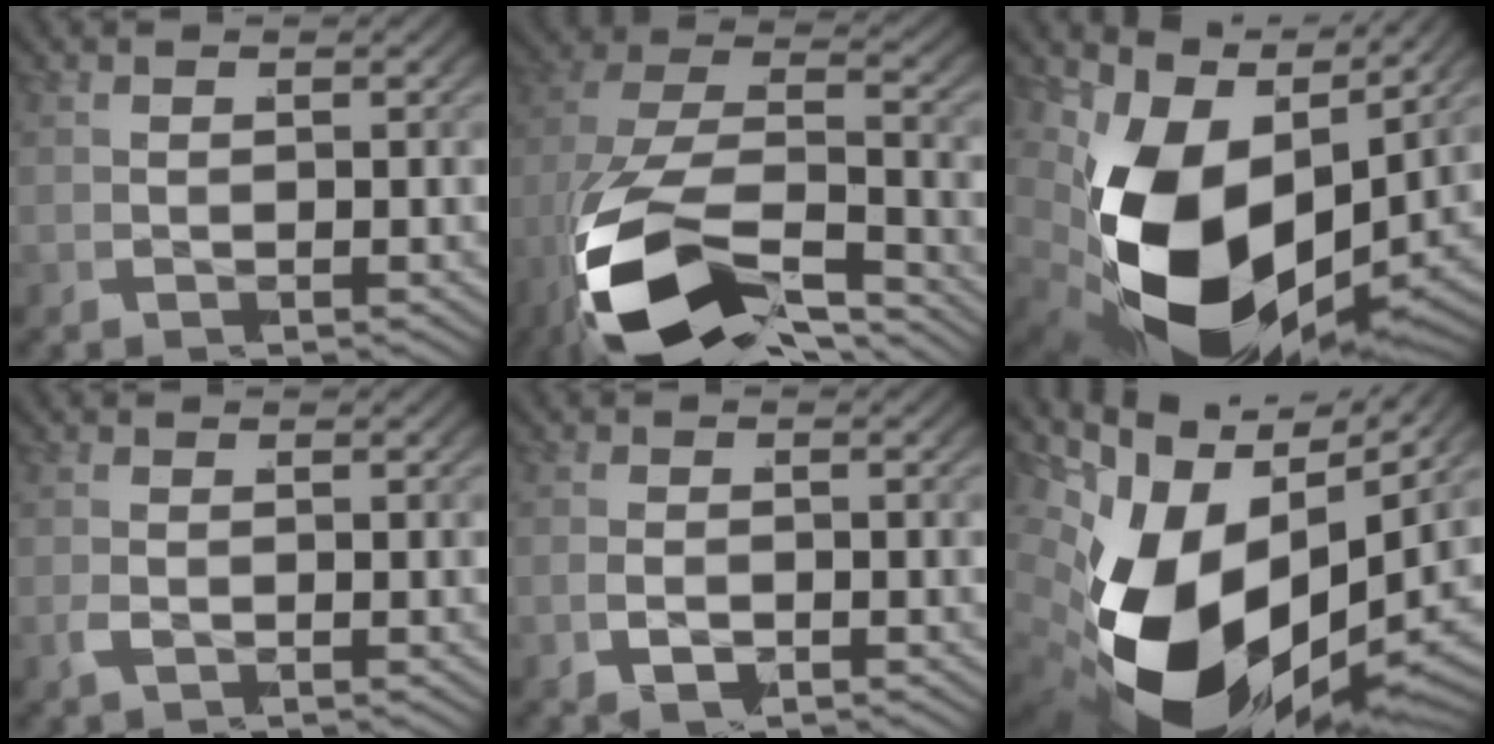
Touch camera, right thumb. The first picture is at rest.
{"total": 16.9, "force": [-6.0, 9.6, 12.5], "torque": [-0.293, -0.066, -0.066]}
{"total": 18.9, "force": [-3.1, 11.5, 14.6], "torque": [-0.298, -0.066, -0.026]}
{"total": 0.8, "force": [-0.6, 0.4, 0.3], "torque": [-0.014, 0.000, -0.012]}
{"total": 2.0, "force": [-1.4, 1.2, 0.8], "torque": [-0.028, -0.007, -0.024]}
{"total": 21.1, "force": [-3.9, 12.9, 16.2], "torque": [-0.294, -0.057, -0.042]}